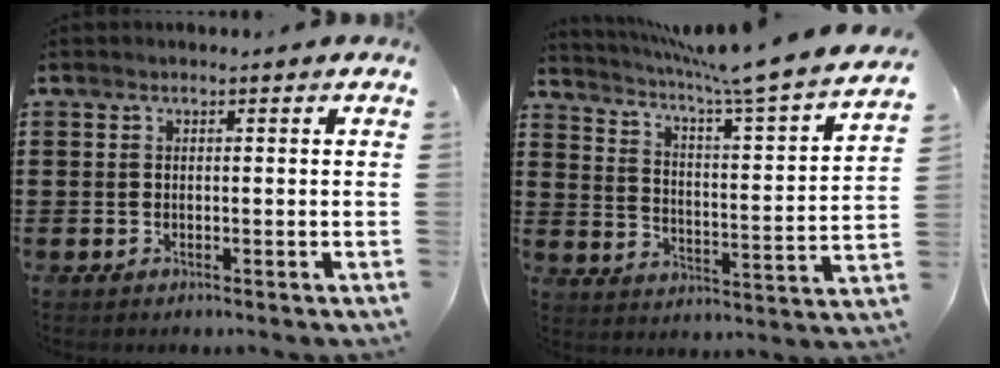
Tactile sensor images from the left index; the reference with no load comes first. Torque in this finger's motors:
{"motor_torque": [0.14, -0.08, 0.28, 0.16]}